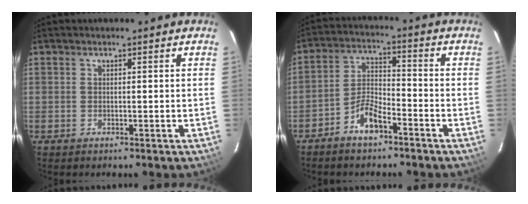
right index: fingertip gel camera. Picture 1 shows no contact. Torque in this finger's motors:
{"motor_torque": [0.38, -0.47, 0.30, 0.06]}